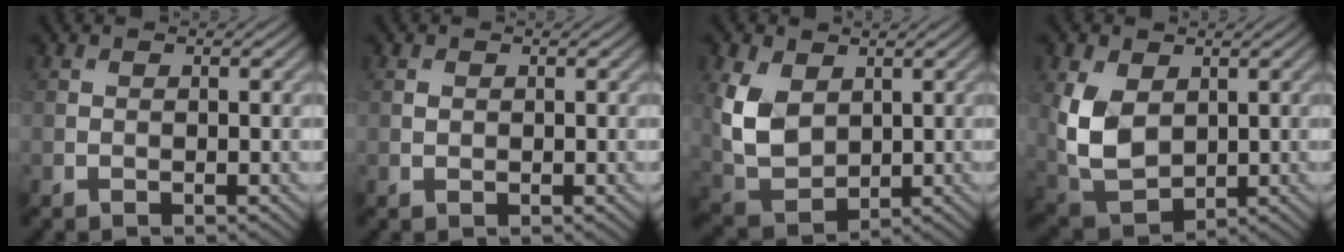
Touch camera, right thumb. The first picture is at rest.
{"total": 0.6, "force": [0.1, 0.5, 0.3], "torque": [-0.006, -0.002, 0.003]}
{"total": 8.4, "force": [2.0, 5.9, 5.5], "torque": [-0.145, -0.005, 0.042]}
{"total": 8.8, "force": [1.3, 6.1, 6.2], "torque": [-0.165, -0.007, 0.029]}